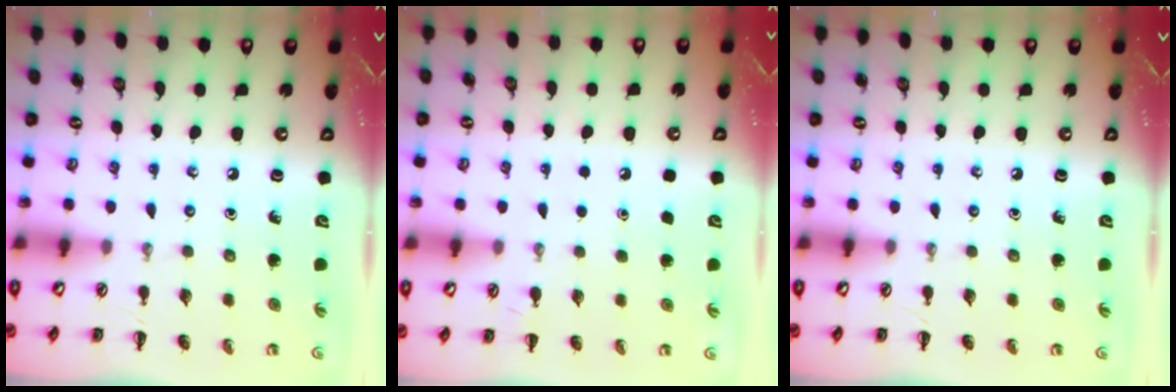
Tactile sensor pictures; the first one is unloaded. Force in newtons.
{"total": 1.8, "press": 1.8, "slide": 0.1}
{"total": 0.0}